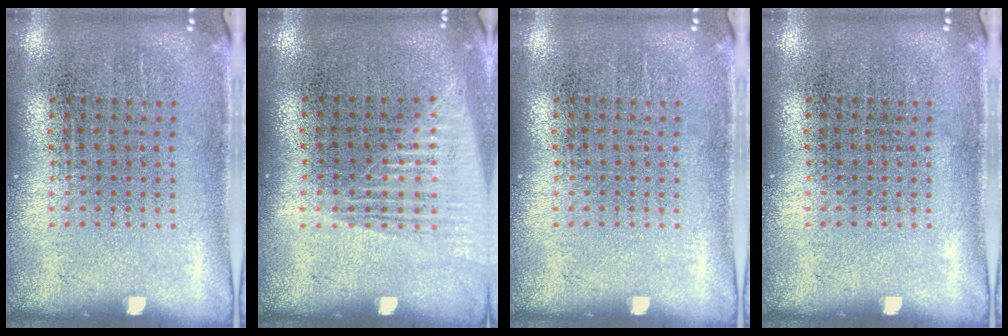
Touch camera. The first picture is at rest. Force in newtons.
{"total": 1.3, "press": 1.3, "slide": 0.2}
{"total": 0.0}
{"total": 0.0}